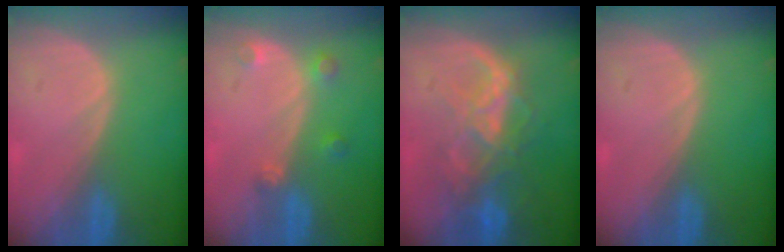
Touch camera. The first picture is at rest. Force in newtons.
{"total": 2.6, "press": 2.6, "slide": 0.5}
{"total": 8.8, "press": 7.5, "slide": 4.7}
{"total": 0.0}